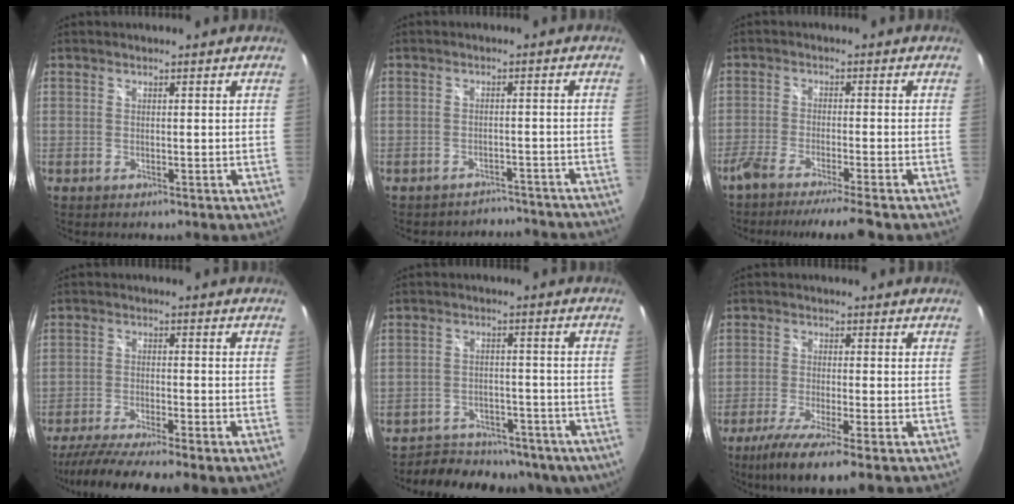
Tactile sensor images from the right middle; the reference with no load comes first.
{"total": 9.3, "force": [-8.6, 2.9, 1.9], "torque": [-0.040, 0.006, -0.102]}
{"total": 9.1, "force": [-7.9, -1.1, 4.3], "torque": [-0.087, -0.026, -0.129]}
{"total": 12.9, "force": [-10.5, 0.2, 7.5], "torque": [-0.146, -0.041, -0.168]}
{"total": 19.2, "force": [-15.3, 8.8, 7.5], "torque": [-0.149, 0.003, -0.189]}
{"total": 9.3, "force": [-6.2, 0.3, 6.9], "torque": [-0.149, -0.036, -0.109]}